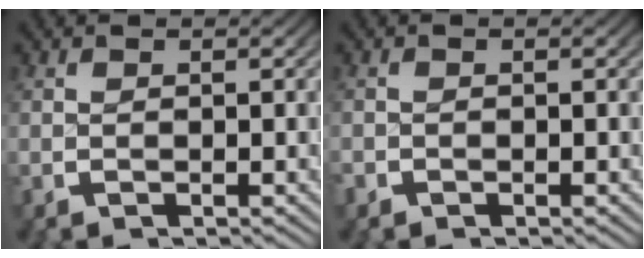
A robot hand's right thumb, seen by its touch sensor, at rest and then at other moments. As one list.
[{"total": 0.9, "force": [-0.5, 0.3, -0.7], "torque": [0.014, -0.004, -0.010]}]